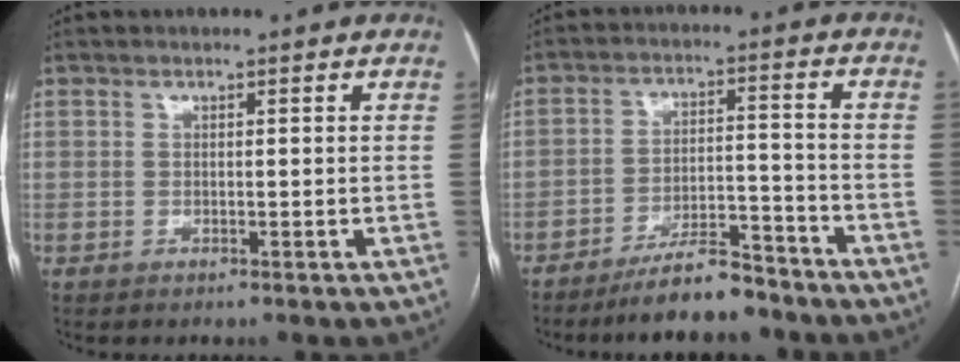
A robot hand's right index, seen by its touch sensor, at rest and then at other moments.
{"total": 9.0, "force": [-7.8, 2.0, 4.1], "torque": [-0.065, 0.005, -0.133]}